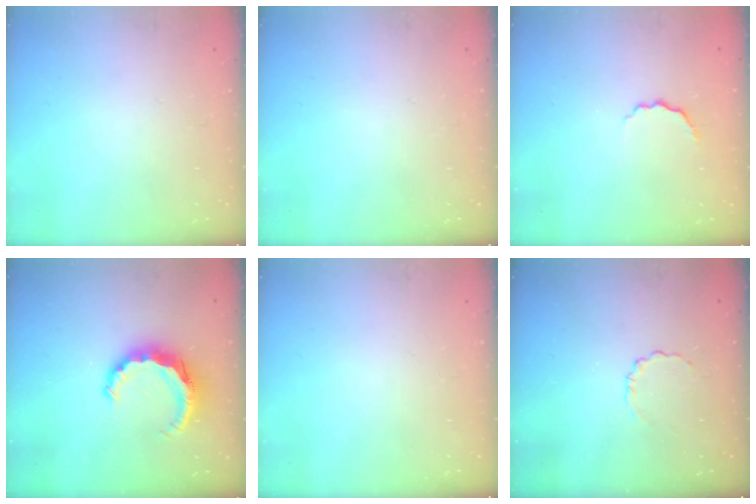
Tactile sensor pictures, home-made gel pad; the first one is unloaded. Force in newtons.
{"total": 0.0}
{"total": 5.4, "press": 5.3, "slide": 1.0}
{"total": 8.3, "press": 8.2, "slide": 1.1}
{"total": 0.0}
{"total": 3.1, "press": 2.9, "slide": 1.1}